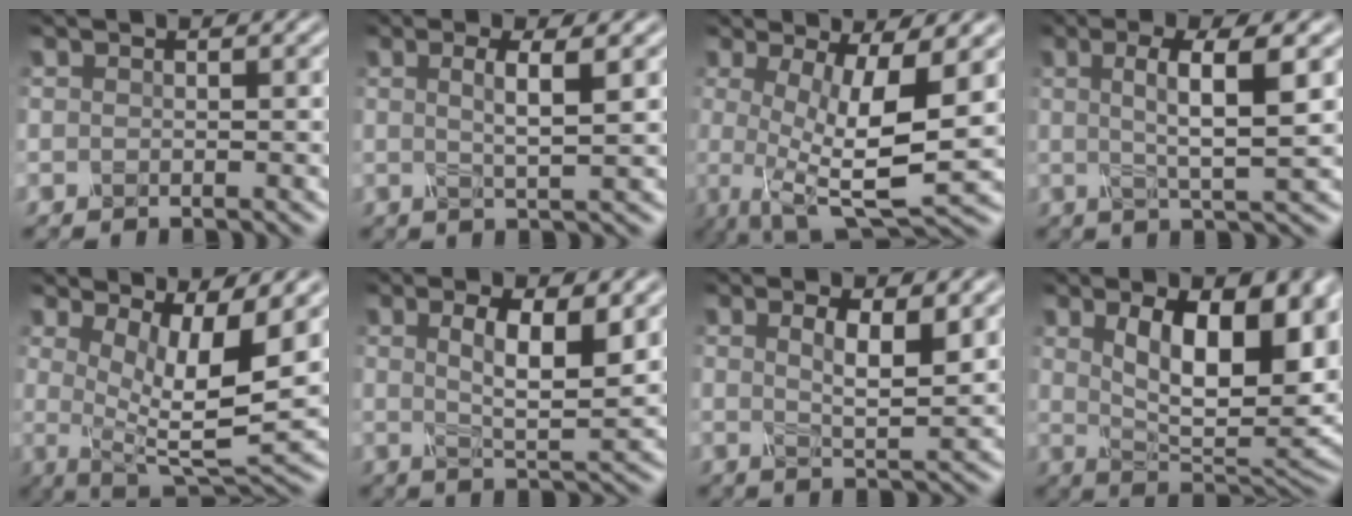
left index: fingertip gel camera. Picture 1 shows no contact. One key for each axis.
{"total": 3.1, "fx": 0.3, "fy": 0.4, "fz": 3.0, "tx": -0.056, "ty": -0.001, "tz": 0.011}
{"total": 8.4, "fx": -0.9, "fy": 2.4, "fz": 8.0, "tx": -0.147, "ty": -0.014, "tz": -0.006}
{"total": 5.6, "fx": 0.7, "fy": 1.0, "fz": 5.4, "tx": -0.087, "ty": 0.003, "tz": 0.017}
{"total": 7.9, "fx": 1.4, "fy": 2.4, "fz": 7.5, "tx": -0.126, "ty": -0.012, "tz": 0.034}
{"total": 5.4, "fx": 1.0, "fy": 1.3, "fz": 5.1, "tx": -0.087, "ty": -0.005, "tz": 0.026}
{"total": 3.6, "fx": 0.8, "fy": 0.8, "fz": 3.5, "tx": -0.063, "ty": -0.009, "tz": 0.022}
{"total": 10.9, "fx": 2.6, "fy": 4.3, "fz": 9.7, "tx": -0.140, "ty": -0.008, "tz": 0.048}